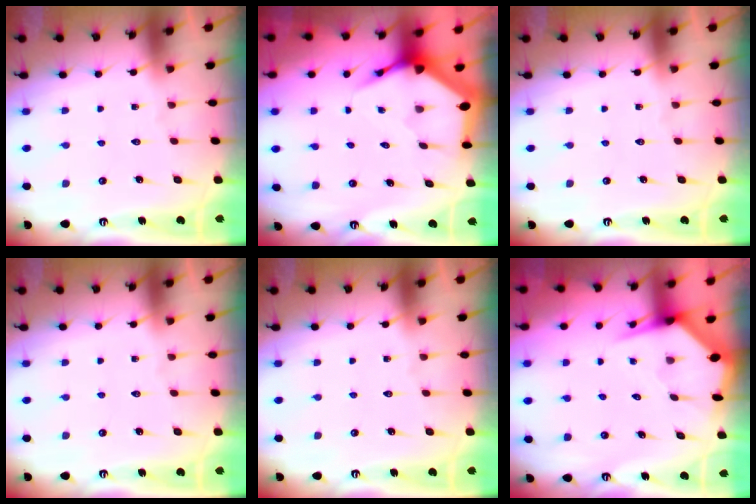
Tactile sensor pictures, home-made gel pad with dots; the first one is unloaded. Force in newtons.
{"total": 5.1, "press": 5.1, "slide": 0.6}
{"total": 0.0}
{"total": 0.0}
{"total": 0.0}
{"total": 3.4, "press": 3.4, "slide": 0.5}